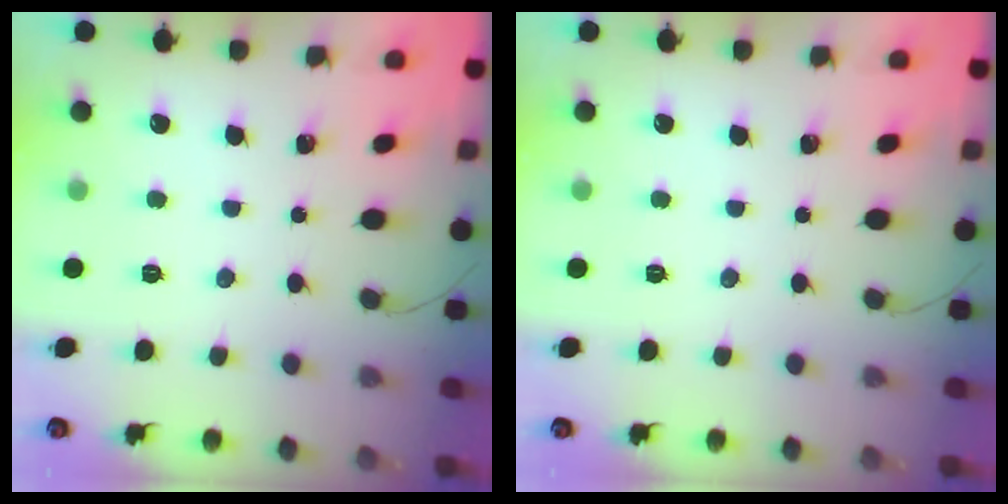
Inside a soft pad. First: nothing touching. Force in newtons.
{"total": 0.0}